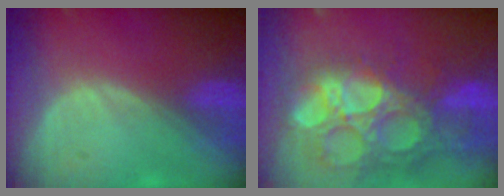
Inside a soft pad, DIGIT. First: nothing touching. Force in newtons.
{"total": 15.2, "press": 12.6, "slide": 8.5}